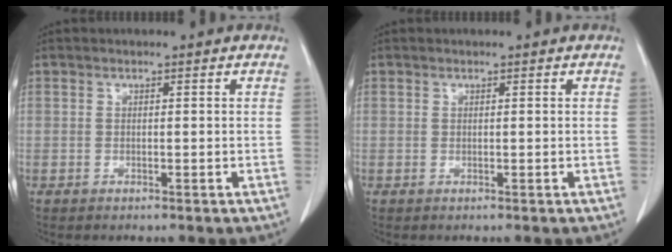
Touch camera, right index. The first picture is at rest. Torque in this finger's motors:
{"motor_torque": [0.09, 0.01, 0.02, 0.01]}